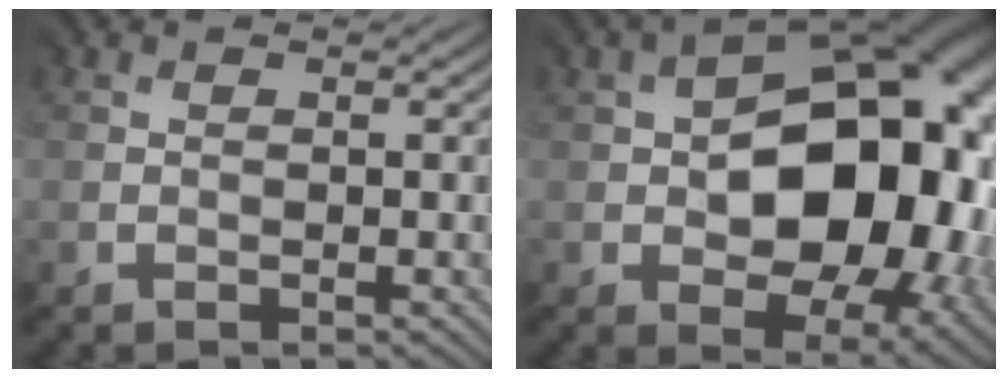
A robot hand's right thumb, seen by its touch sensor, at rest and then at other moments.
{"total": 17.7, "force": [-0.2, 11.4, 13.6], "torque": [-0.159, -0.011, 0.008]}